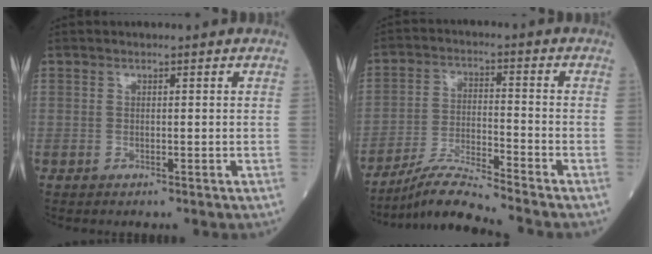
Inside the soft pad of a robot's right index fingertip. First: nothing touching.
{"total": 7.8, "force": [-7.1, -1.6, 2.8], "torque": [-0.061, -0.017, -0.132]}